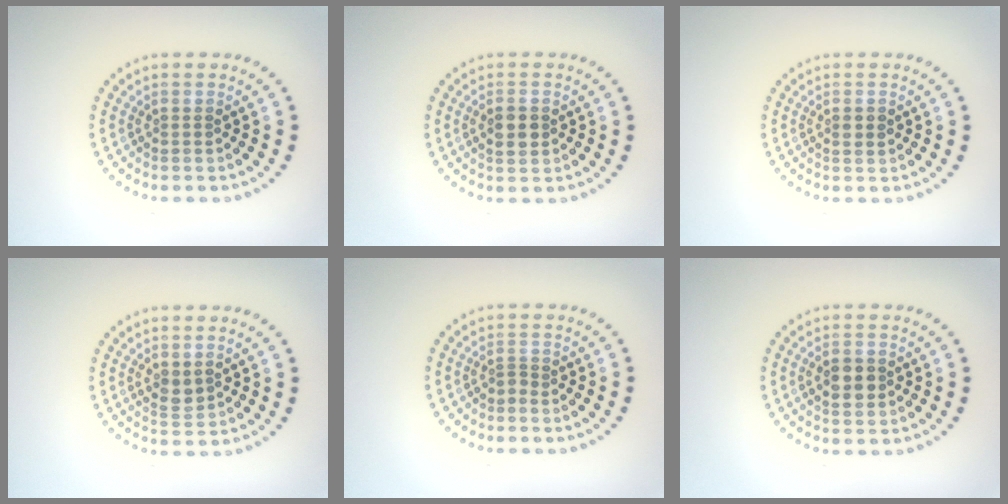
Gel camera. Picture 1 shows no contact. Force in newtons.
{"total": 2.2, "press": 2.2, "slide": 0.1}
{"total": 1.2, "press": 1.1, "slide": 0.2}
{"total": 1.5, "press": 1.4, "slide": 0.6}
{"total": 0.6, "press": 0.3, "slide": 0.5}
{"total": 3.0, "press": 3.0, "slide": 0.1}